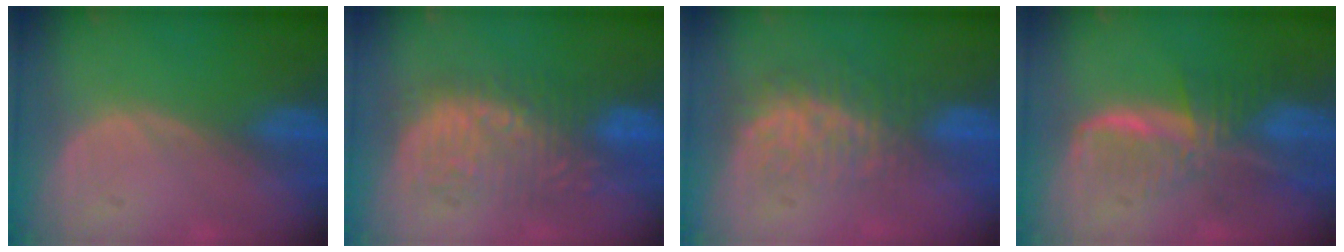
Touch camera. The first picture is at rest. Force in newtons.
{"total": 8.8, "press": 8.8, "slide": 0.2}
{"total": 8.2, "press": 7.2, "slide": 3.9}
{"total": 8.2, "press": 7.0, "slide": 4.2}